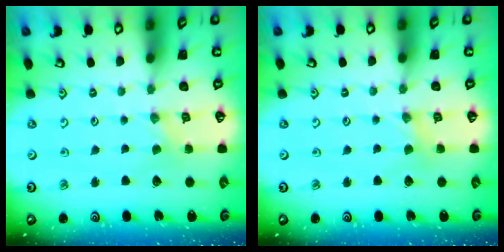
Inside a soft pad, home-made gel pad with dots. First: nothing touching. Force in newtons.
{"total": 1.8, "press": 1.8, "slide": 0.4}